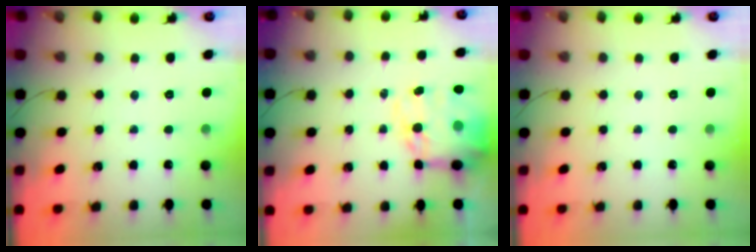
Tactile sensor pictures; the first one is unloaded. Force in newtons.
{"total": 16.3, "press": 15.9, "slide": 3.6}
{"total": 0.0}